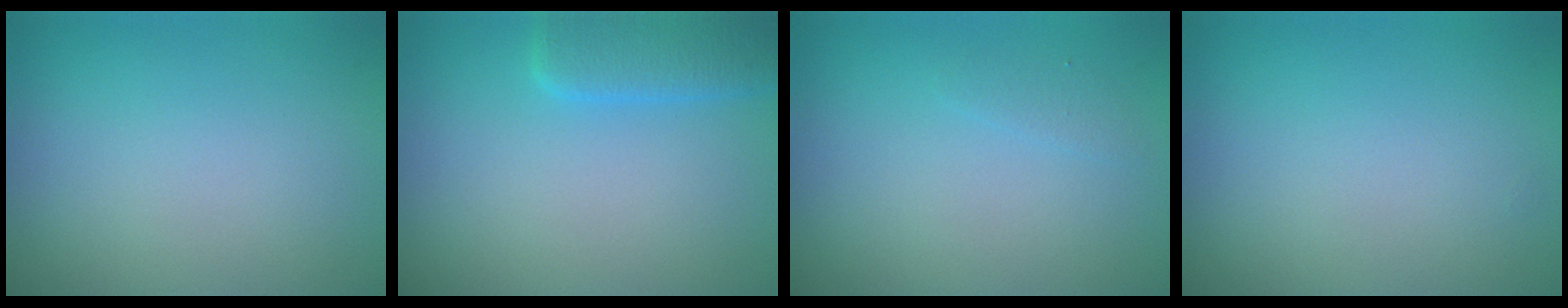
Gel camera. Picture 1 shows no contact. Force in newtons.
{"total": 3.8, "press": 3.7, "slide": 0.4}
{"total": 0.7, "press": 0.7, "slide": 0.1}
{"total": 0.0}